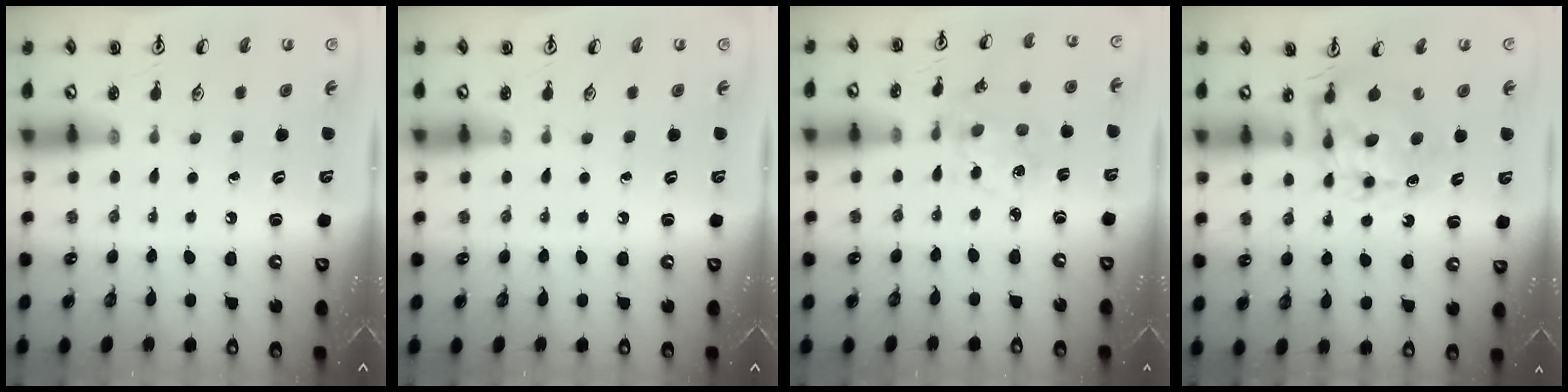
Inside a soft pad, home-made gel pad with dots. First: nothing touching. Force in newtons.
{"total": 0.0}
{"total": 2.5, "press": 2.5, "slide": 0.2}
{"total": 7.7, "press": 7.7, "slide": 0.6}